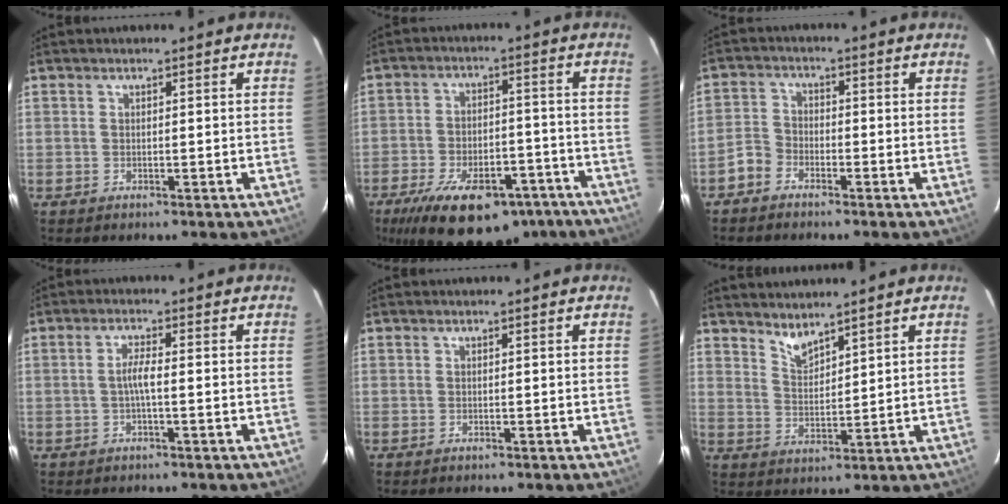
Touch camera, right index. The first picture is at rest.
{"total": 22.1, "force": [-15.4, 9.8, 12.5], "torque": [-0.229, -0.011, -0.215]}
{"total": 3.4, "force": [-2.6, 2.1, 0.7], "torque": [-0.016, 0.012, -0.054]}
{"total": 2.6, "force": [-0.5, 0.1, 2.5], "torque": [-0.050, 0.004, -0.011]}
{"total": 0.0}
{"total": 4.4, "force": [4.0, 0.9, 1.7], "torque": [-0.029, -0.005, 0.074]}